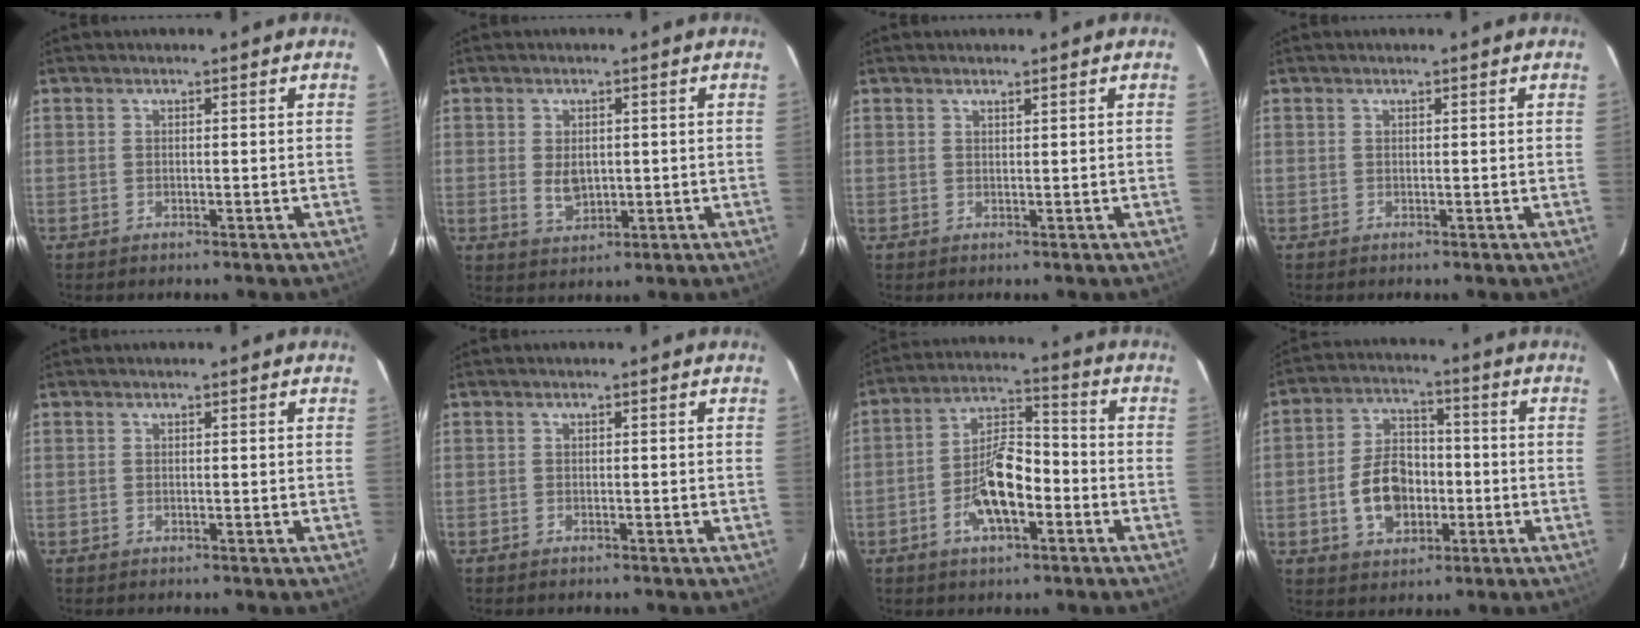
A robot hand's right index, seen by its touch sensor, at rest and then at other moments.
{"total": 4.6, "force": [0.0, 3.3, 3.3], "torque": [-0.058, -0.005, 0.007]}
{"total": 0.6, "force": [0.5, 0.0, 0.2], "torque": [-0.004, -0.001, 0.009]}
{"total": 0.0}
{"total": 0.0}
{"total": 0.7, "force": [-0.6, 0.4, 0.2], "torque": [-0.004, 0.000, -0.012]}
{"total": 10.6, "force": [-4.3, 4.4, 8.6], "torque": [-0.169, 0.015, -0.072]}
{"total": 10.8, "force": [-2.7, 7.5, 7.3], "torque": [-0.146, 0.024, -0.035]}